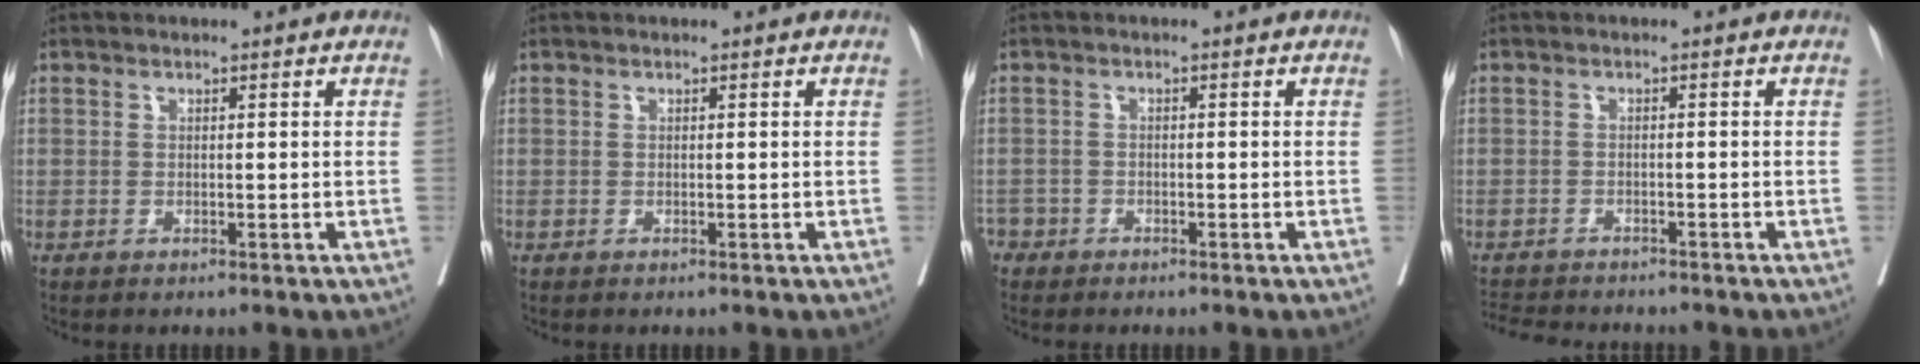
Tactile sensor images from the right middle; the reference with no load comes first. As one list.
[{"total": 0.0}, {"total": 1.8, "force": [-1.5, 1.1, -0.2], "torque": [-0.005, 0.002, -0.031]}, {"total": 6.9, "force": [-6.4, 1.2, 2.1], "torque": [-0.028, -0.006, -0.097]}]